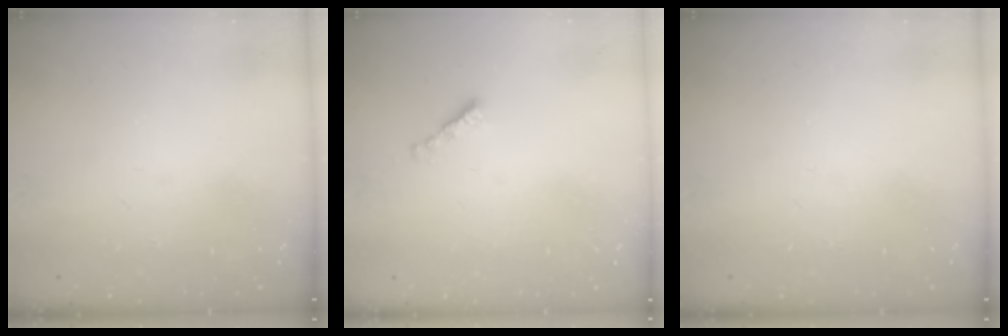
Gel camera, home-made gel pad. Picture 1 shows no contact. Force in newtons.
{"total": 2.2, "press": 2.1, "slide": 0.7}
{"total": 0.0}